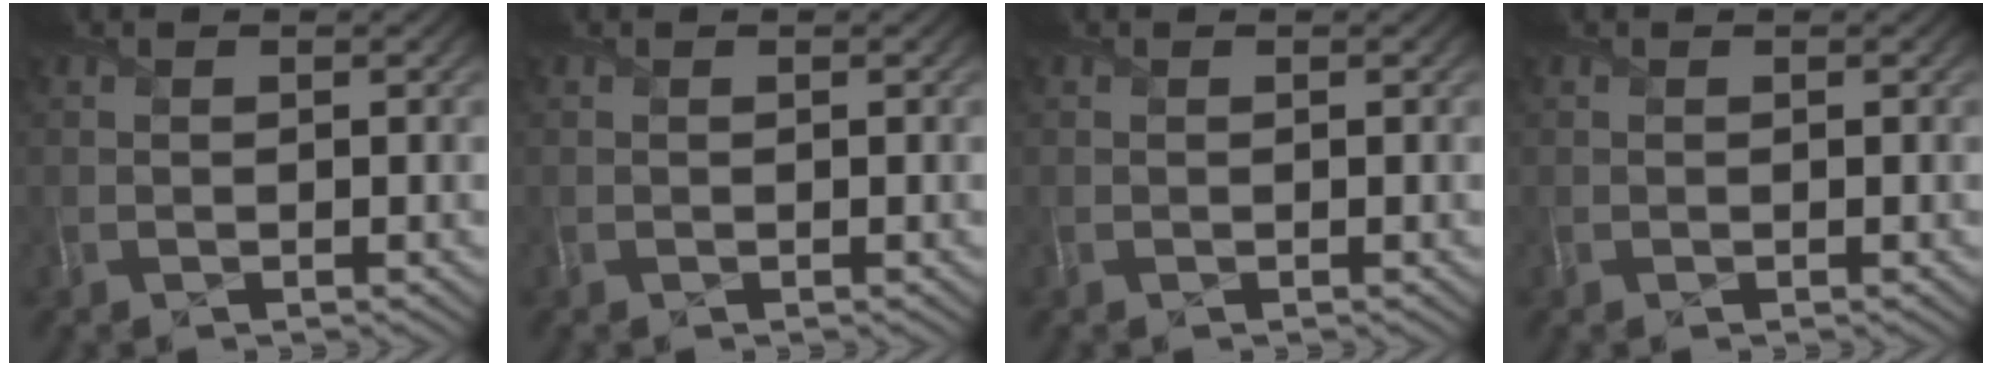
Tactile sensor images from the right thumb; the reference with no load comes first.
{"total": 0.0}
{"total": 0.0}
{"total": 0.0}